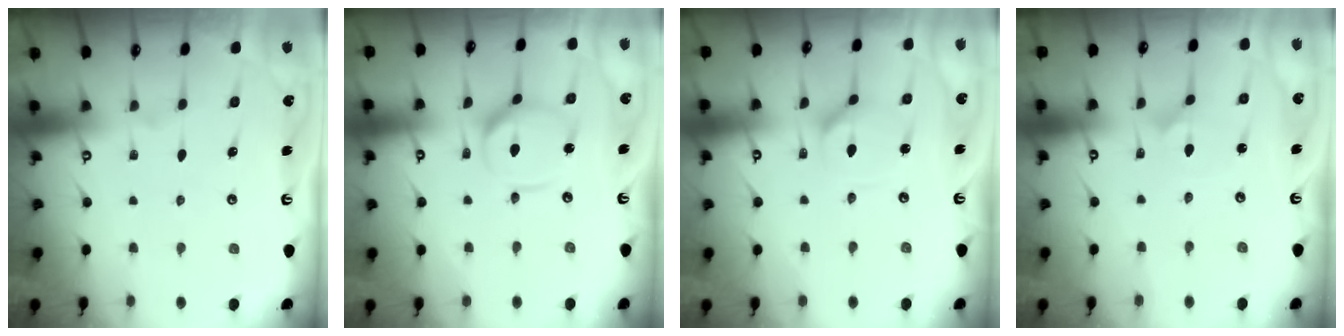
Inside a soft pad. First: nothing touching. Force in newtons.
{"total": 9.3, "press": 9.3, "slide": 1.0}
{"total": 6.1, "press": 6.0, "slide": 0.6}
{"total": 1.8, "press": 1.8, "slide": 0.1}